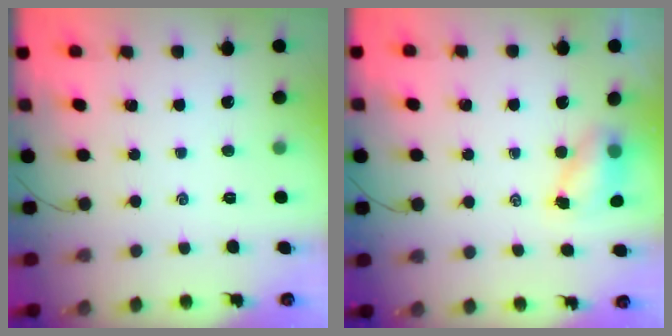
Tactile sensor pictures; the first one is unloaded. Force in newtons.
{"total": 5.5, "press": 5.4, "slide": 0.5}